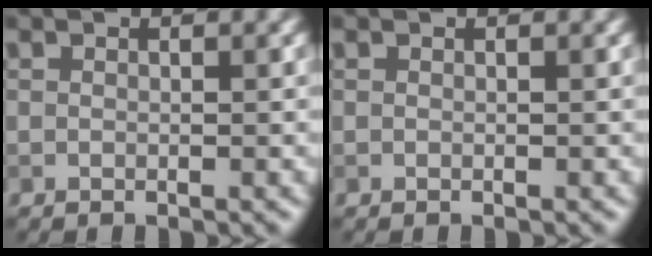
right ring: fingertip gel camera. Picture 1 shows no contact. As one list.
[{"total": 0.0}]